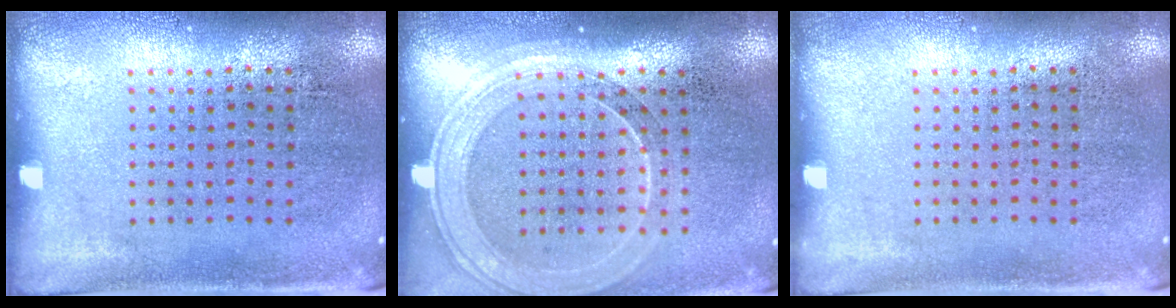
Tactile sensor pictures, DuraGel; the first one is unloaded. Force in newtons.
{"total": 1.7, "press": 1.5, "slide": 0.7}
{"total": 0.0}